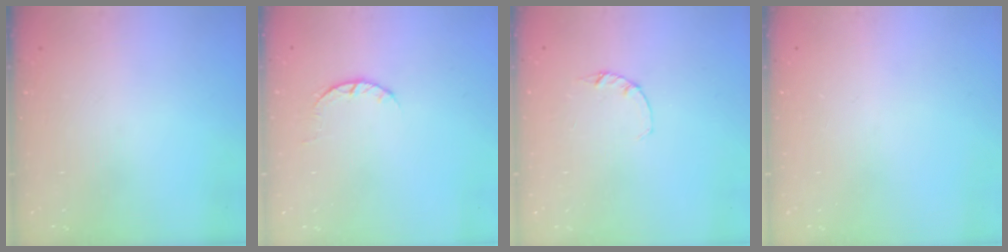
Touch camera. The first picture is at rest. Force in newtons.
{"total": 3.2, "press": 3.2, "slide": 0.4}
{"total": 1.2, "press": 1.1, "slide": 0.3}
{"total": 0.0}